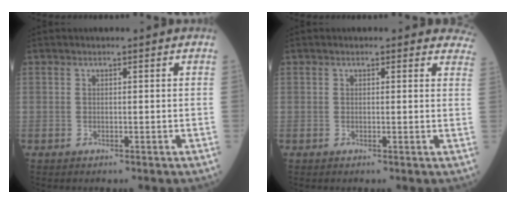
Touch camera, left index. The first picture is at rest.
{"total": 4.4, "force": [4.0, 1.8, 0.4], "torque": [0.028, -0.013, 0.009]}